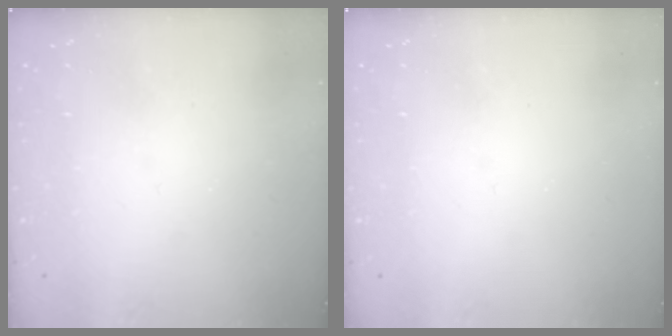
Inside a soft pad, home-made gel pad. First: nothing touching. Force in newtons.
{"total": 0.0}